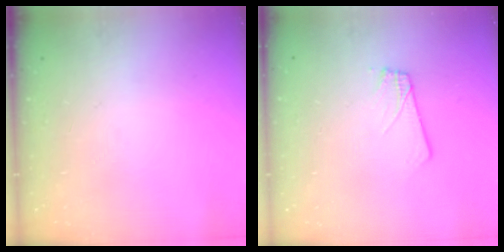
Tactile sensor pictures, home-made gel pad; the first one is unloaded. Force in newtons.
{"total": 1.9, "press": 1.9, "slide": 0.1}